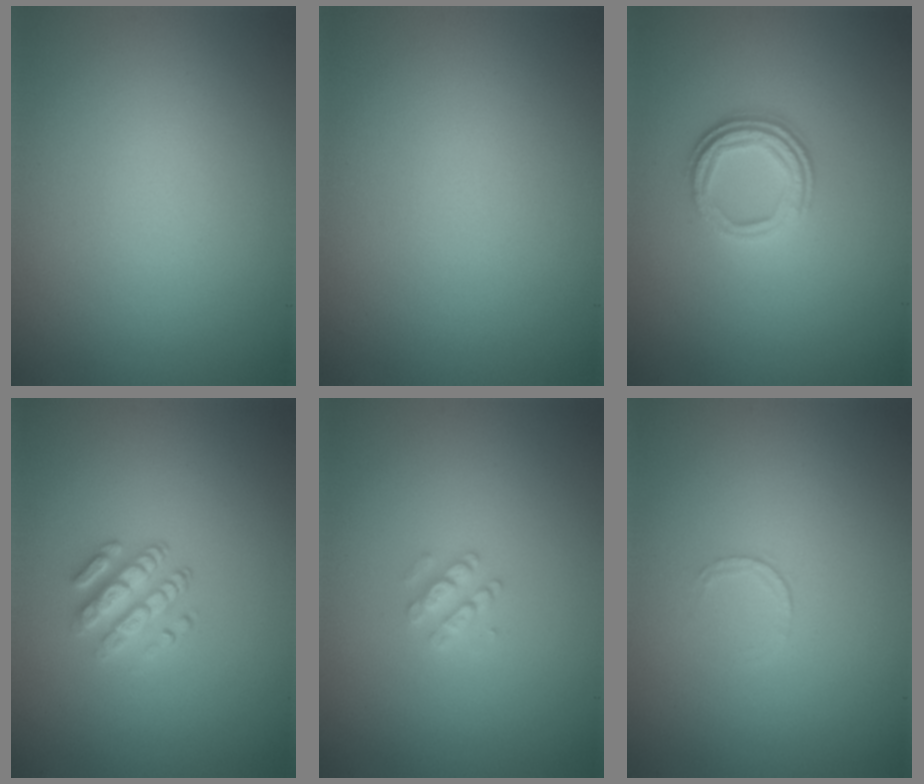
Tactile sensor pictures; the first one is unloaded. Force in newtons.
{"total": 0.0}
{"total": 3.3, "press": 2.5, "slide": 2.2}
{"total": 2.9, "press": 2.5, "slide": 1.5}
{"total": 1.6, "press": 1.6, "slide": 0.3}
{"total": 0.6, "press": 0.4, "slide": 0.4}